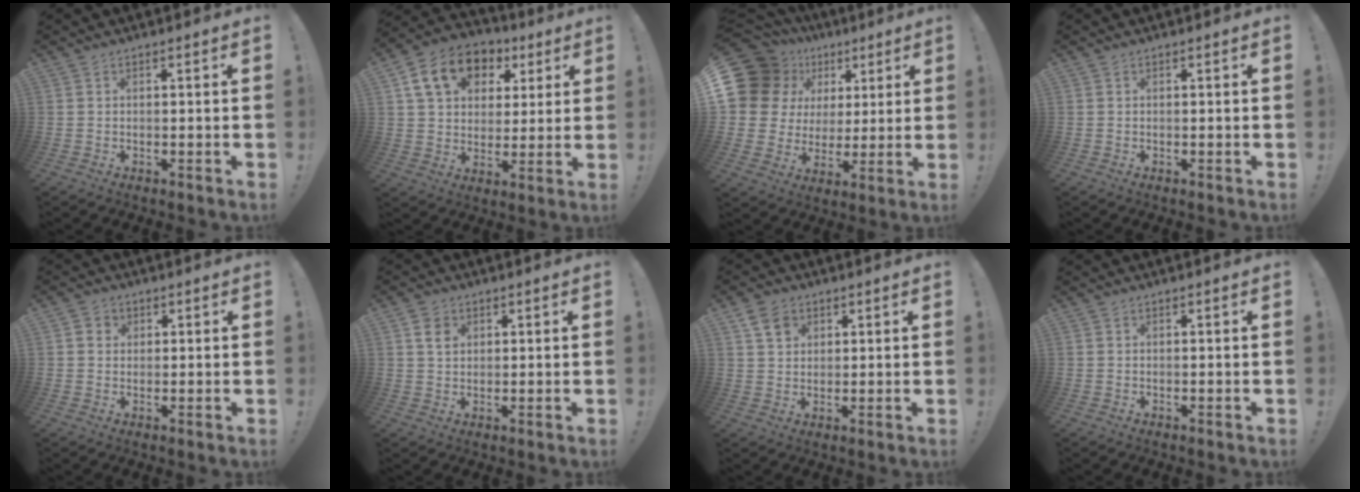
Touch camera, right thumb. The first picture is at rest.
{"total": 15.5, "force": [6.9, 11.6, 7.7], "torque": [-0.118, -0.019, 0.130]}
{"total": 16.0, "force": [6.4, 13.1, 6.6], "torque": [-0.115, -0.032, 0.145]}
{"total": 0.0}
{"total": 3.0, "force": [0.9, 2.6, 1.0], "torque": [-0.019, 0.005, 0.017]}
{"total": 4.3, "force": [1.8, 3.3, 2.2], "torque": [-0.028, 0.000, 0.032]}
{"total": 5.7, "force": [3.1, 4.2, 2.2], "torque": [-0.029, -0.007, 0.058]}
{"total": 0.0}